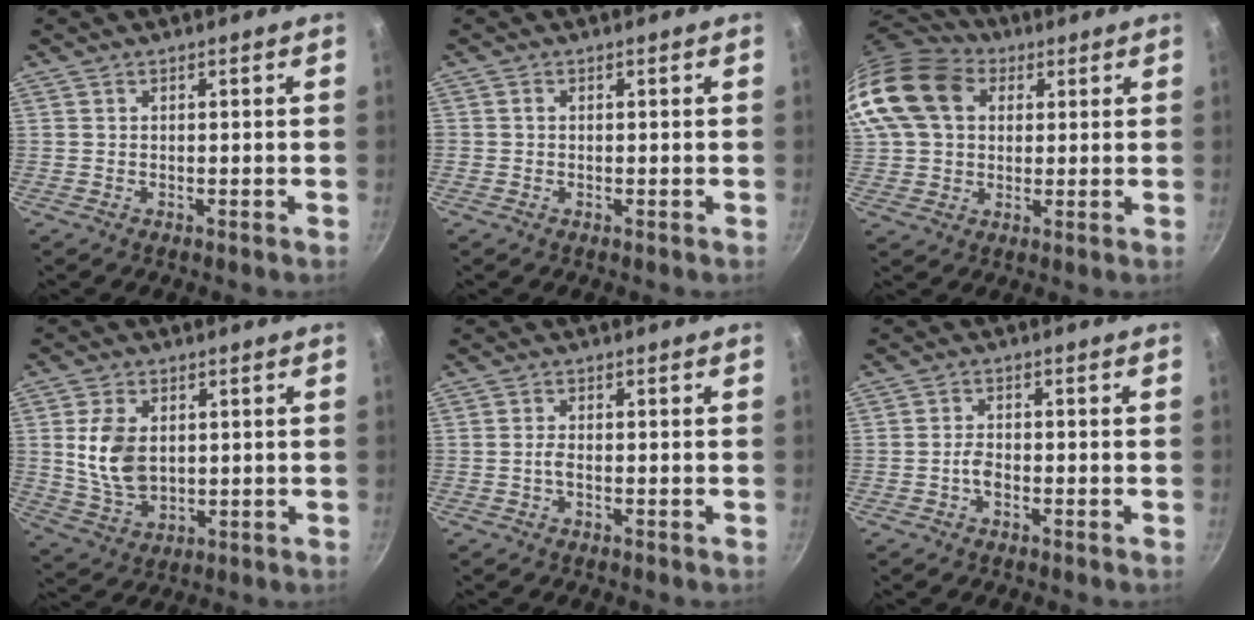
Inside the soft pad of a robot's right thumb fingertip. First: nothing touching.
{"total": 0.6, "force": [-0.1, 0.6, 0.2], "torque": [-0.002, 0.003, -0.004]}
{"total": 18.3, "force": [5.5, 13.8, 10.7], "torque": [-0.218, 0.025, 0.088]}
{"total": 9.9, "force": [1.4, 6.6, 7.3], "torque": [-0.130, -0.015, 0.036]}
{"total": 1.5, "force": [-0.6, 0.7, 1.2], "torque": [-0.026, 0.008, -0.013]}
{"total": 2.3, "force": [-1.1, 1.4, 1.5], "torque": [-0.022, 0.016, -0.022]}